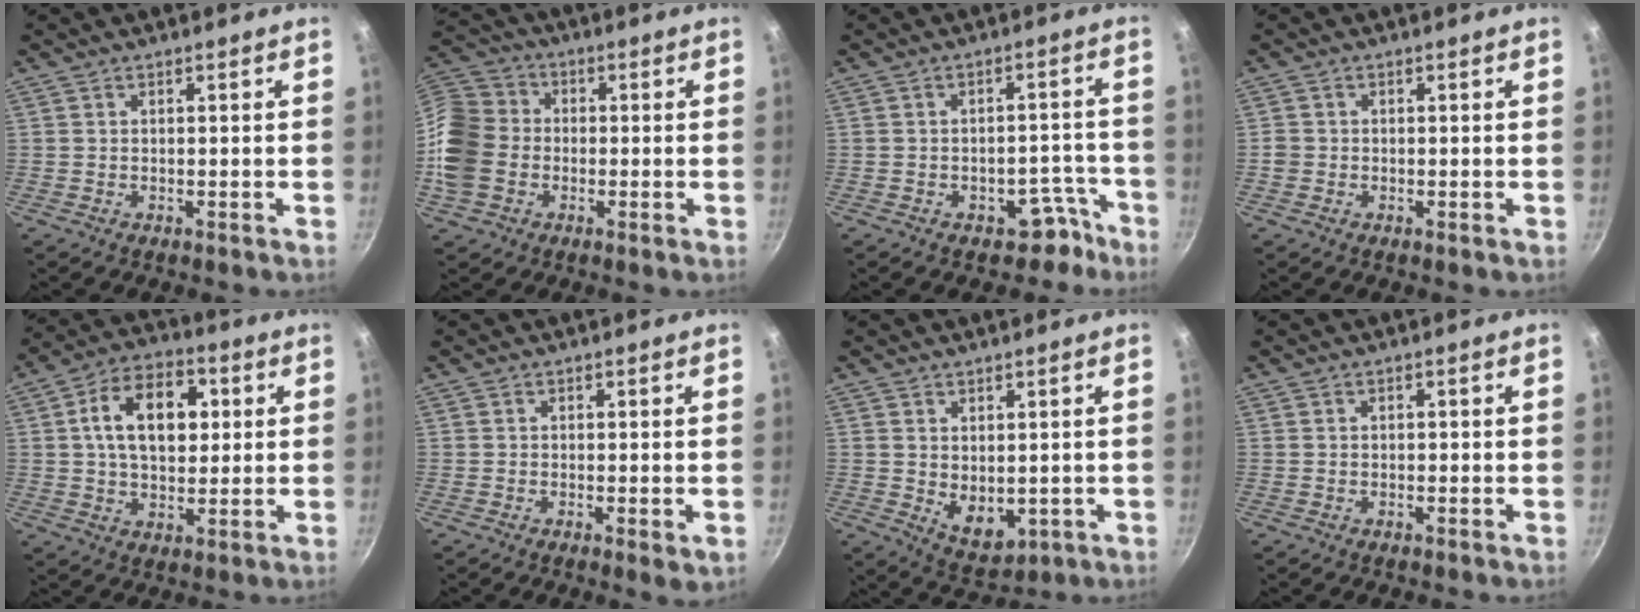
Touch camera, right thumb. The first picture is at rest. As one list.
[{"total": 14.7, "force": [-2.4, 11.9, 8.3], "torque": [-0.154, 0.030, -0.062]}, {"total": 6.0, "force": [-3.9, 4.0, 2.2], "torque": [0.027, 0.058, -0.031]}, {"total": 1.5, "force": [-0.4, 1.3, 0.5], "torque": [-0.008, 0.003, -0.009]}, {"total": 14.8, "force": [2.9, 9.5, 10.9], "torque": [-0.147, 0.012, 0.037]}, {"total": 2.2, "force": [-0.4, 0.6, 2.0], "torque": [-0.034, -0.009, -0.006]}, {"total": 6.3, "force": [0.6, 4.2, 4.7], "torque": [-0.055, -0.020, 0.027]}, {"total": 0.0}]